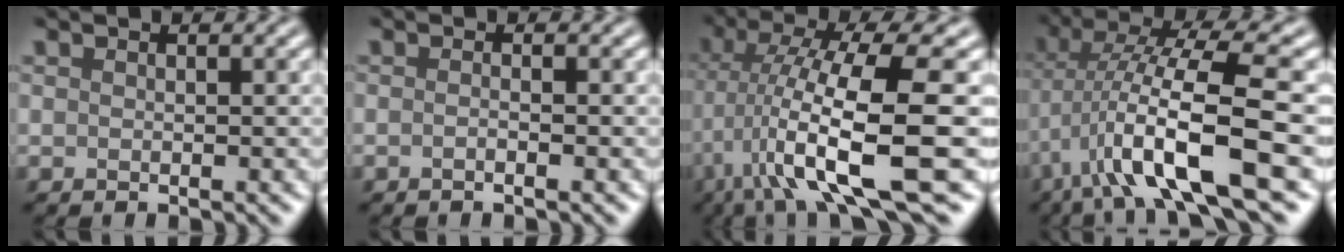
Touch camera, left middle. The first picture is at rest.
{"total": 1.0, "force": [-0.3, 0.3, 0.9], "torque": [-0.013, -0.004, -0.011]}
{"total": 11.2, "force": [-2.2, 2.4, 10.7], "torque": [-0.188, 0.001, -0.039]}
{"total": 10.0, "force": [-2.7, 2.3, 9.3], "torque": [-0.168, 0.015, -0.055]}